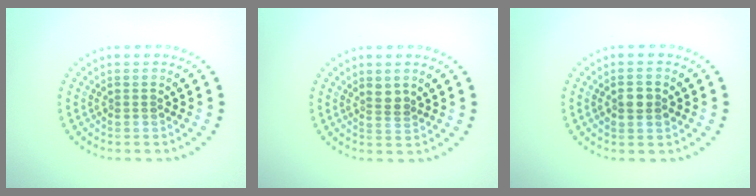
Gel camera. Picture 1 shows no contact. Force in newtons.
{"total": 1.7, "press": 1.4, "slide": 0.9}
{"total": 2.5, "press": 2.5, "slide": 0.2}